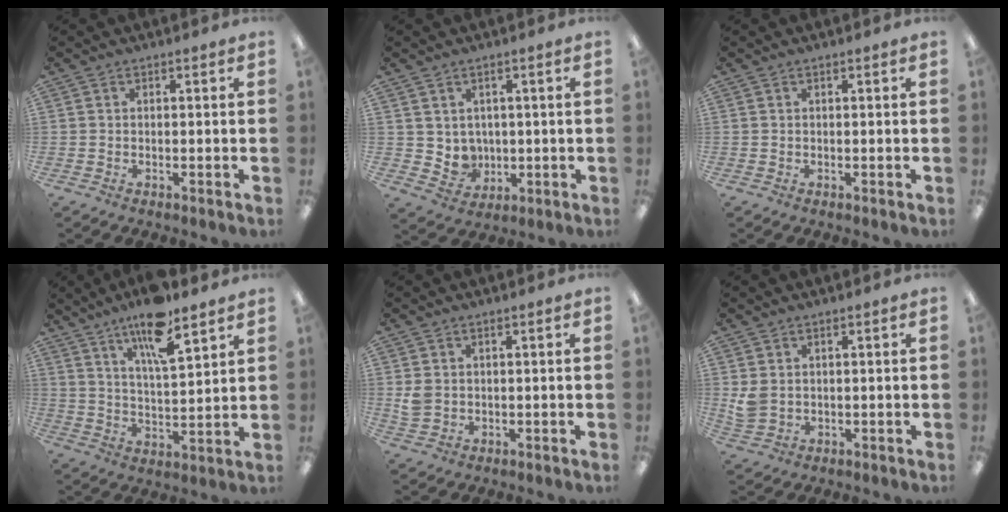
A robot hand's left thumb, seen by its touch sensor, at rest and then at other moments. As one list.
[{"total": 4.5, "force": [2.0, 4.0, 0.4], "torque": [-0.014, -0.013, 0.044]}, {"total": 0.0}, {"total": 12.4, "force": [9.5, 2.6, 7.6], "torque": [-0.131, -0.052, 0.160]}, {"total": 3.2, "force": [1.0, 2.6, 1.7], "torque": [-0.025, 0.000, 0.019]}, {"total": 3.6, "force": [1.5, 2.6, 2.0], "torque": [-0.047, -0.003, 0.029]}]